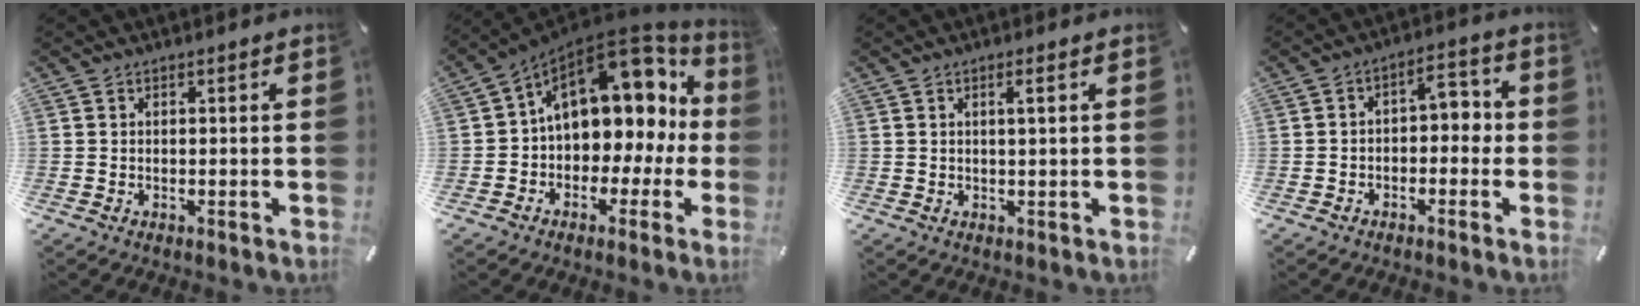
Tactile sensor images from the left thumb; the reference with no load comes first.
{"total": 16.2, "force": [5.3, 11.1, 10.5], "torque": [-0.148, -0.035, 0.090]}
{"total": 2.3, "force": [0.7, 0.0, 2.2], "torque": [-0.042, -0.001, 0.009]}
{"total": 5.2, "force": [-1.1, 3.6, 3.6], "torque": [-0.053, 0.007, -0.030]}